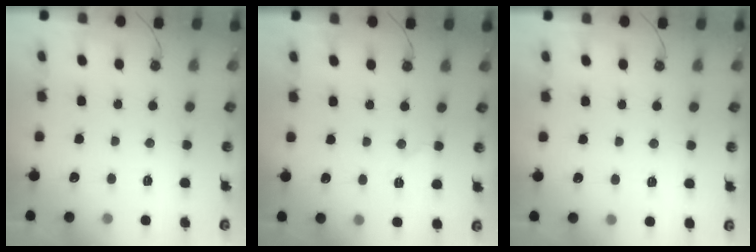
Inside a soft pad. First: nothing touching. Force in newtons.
{"total": 5.8, "press": 5.2, "slide": 2.6}
{"total": 5.0, "press": 4.5, "slide": 2.2}